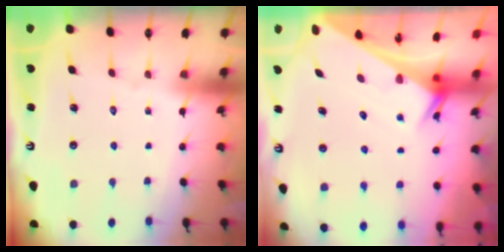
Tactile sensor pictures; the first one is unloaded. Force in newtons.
{"total": 2.4, "press": 2.4, "slide": 0.2}